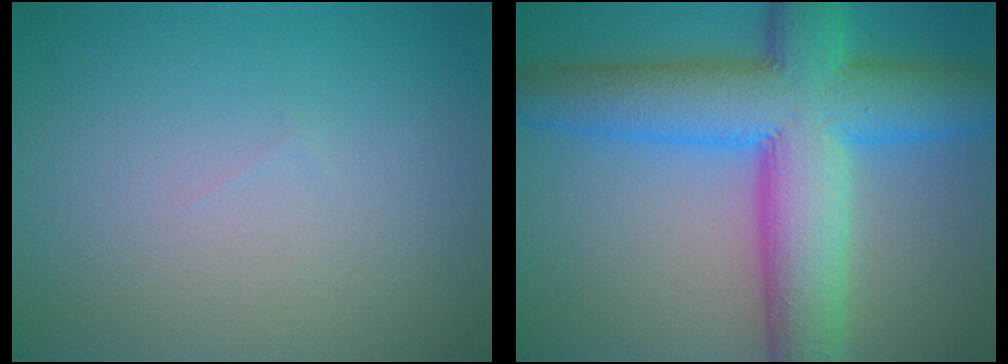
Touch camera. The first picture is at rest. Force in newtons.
{"total": 12.5, "press": 12.5, "slide": 0.2}